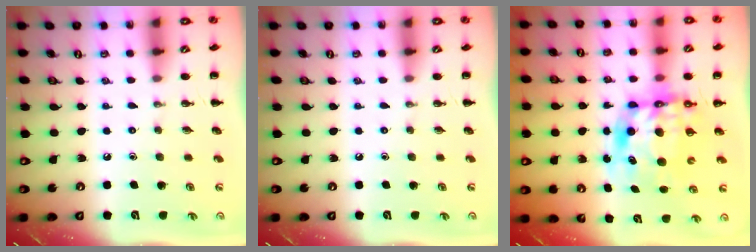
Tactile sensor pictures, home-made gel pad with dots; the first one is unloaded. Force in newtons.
{"total": 0.0}
{"total": 11.9, "press": 11.6, "slide": 2.4}